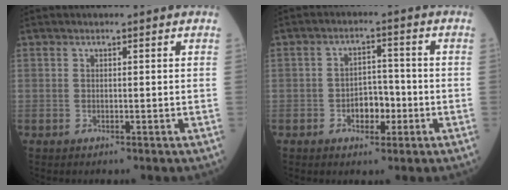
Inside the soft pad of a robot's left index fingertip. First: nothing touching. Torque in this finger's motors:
{"motor_torque": [0.53, 0.21, 0.02, 0.01]}